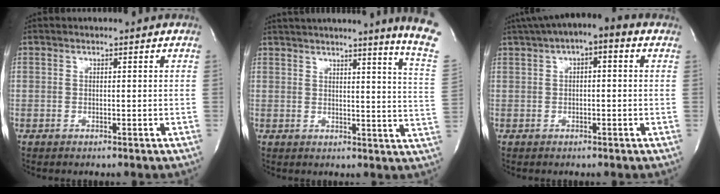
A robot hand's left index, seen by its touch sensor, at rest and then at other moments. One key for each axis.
{"total": 14.3, "fx": 11.5, "fy": -2.7, "fz": 8.2, "tx": -0.113, "ty": -0.071, "tz": 0.122}
{"total": 7.6, "fx": 3.3, "fy": 2.7, "fz": 6.3, "tx": -0.113, "ty": 0.030, "tz": 0.043}